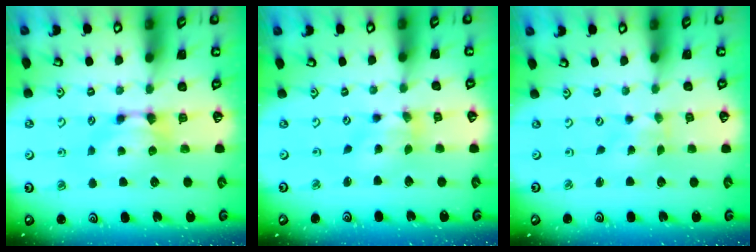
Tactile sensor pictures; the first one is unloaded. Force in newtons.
{"total": 2.7, "press": 2.4, "slide": 1.3}
{"total": 4.8, "press": 4.8, "slide": 0.7}